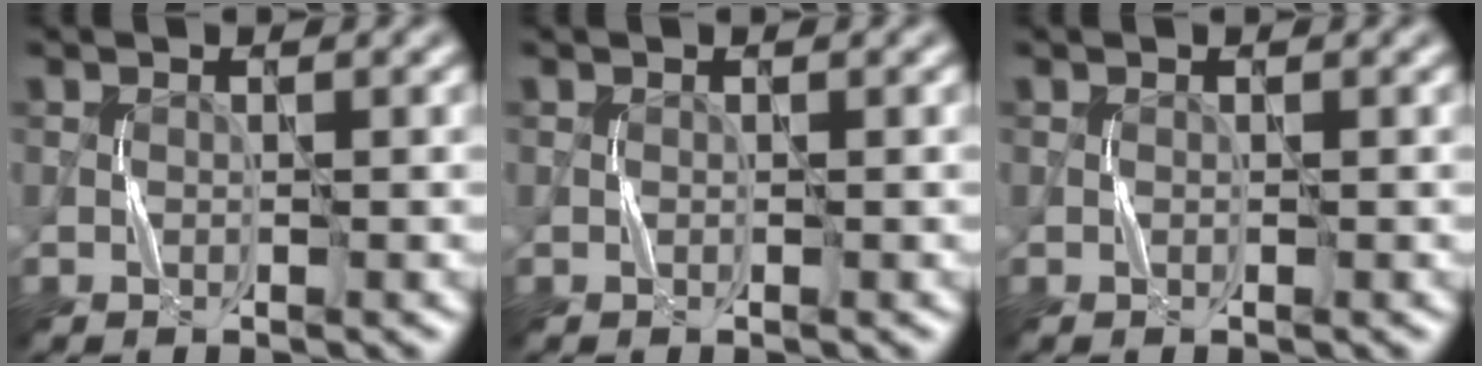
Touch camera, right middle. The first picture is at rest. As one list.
[{"total": 0.0}, {"total": 0.0}]